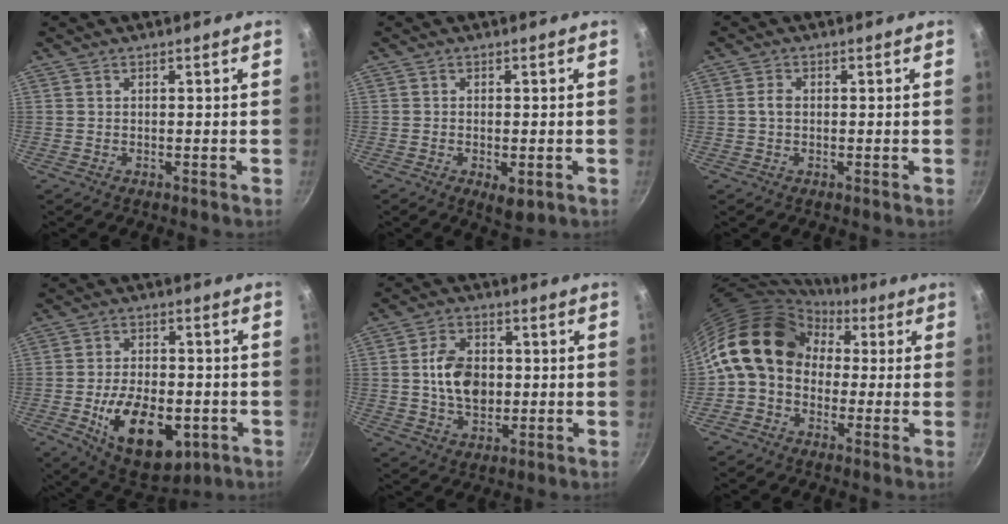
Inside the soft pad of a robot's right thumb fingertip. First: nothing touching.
{"total": 4.1, "force": [-1.3, 1.8, 3.5], "torque": [-0.050, -0.009, -0.016]}
{"total": 1.9, "force": [0.0, 1.4, 1.4], "torque": [-0.024, 0.007, -0.002]}
{"total": 17.0, "force": [-5.0, 9.6, 13.1], "torque": [-0.182, 0.008, -0.067]}
{"total": 10.1, "force": [0.3, 7.0, 7.2], "torque": [-0.106, 0.004, 0.004]}
{"total": 14.1, "force": [1.9, 11.1, 8.5], "torque": [-0.115, 0.033, 0.009]}